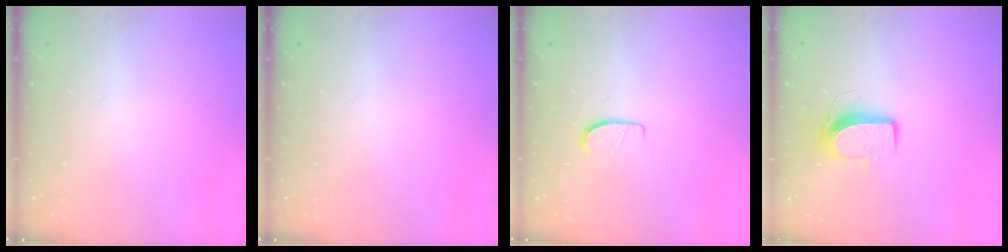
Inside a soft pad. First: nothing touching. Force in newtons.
{"total": 0.0}
{"total": 6.3, "press": 6.3, "slide": 0.7}
{"total": 9.4, "press": 9.4, "slide": 0.3}